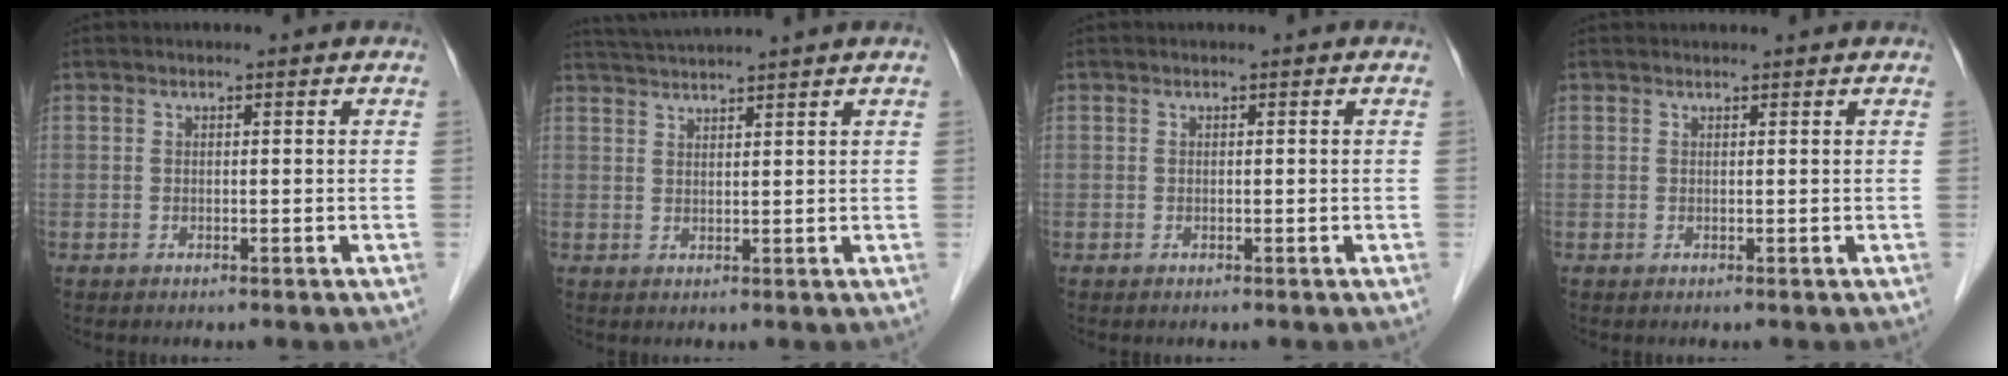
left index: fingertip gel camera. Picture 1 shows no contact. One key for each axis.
{"total": 5.6, "fx": 5.1, "fy": -1.5, "fz": 1.8, "tx": -0.032, "ty": 0.023, "tz": 0.086}
{"total": 0.0}
{"total": 1.9, "fx": 1.8, "fy": 0.2, "fz": 0.3, "tx": -0.007, "ty": 0.021, "tz": 0.026}